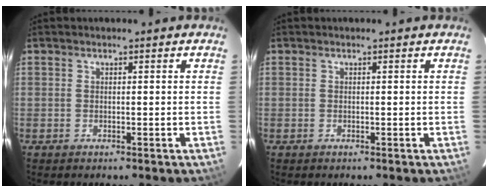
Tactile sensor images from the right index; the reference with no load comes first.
{"total": 0.0}